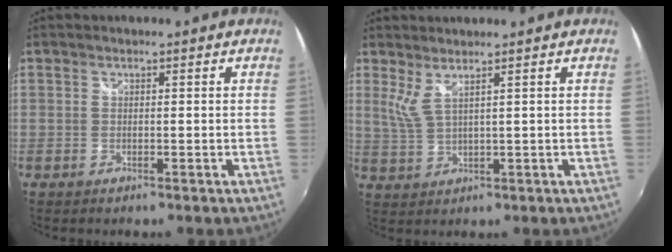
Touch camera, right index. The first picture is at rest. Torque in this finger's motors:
{"motor_torque": [0.00, 0.06, 0.14, 0.06]}